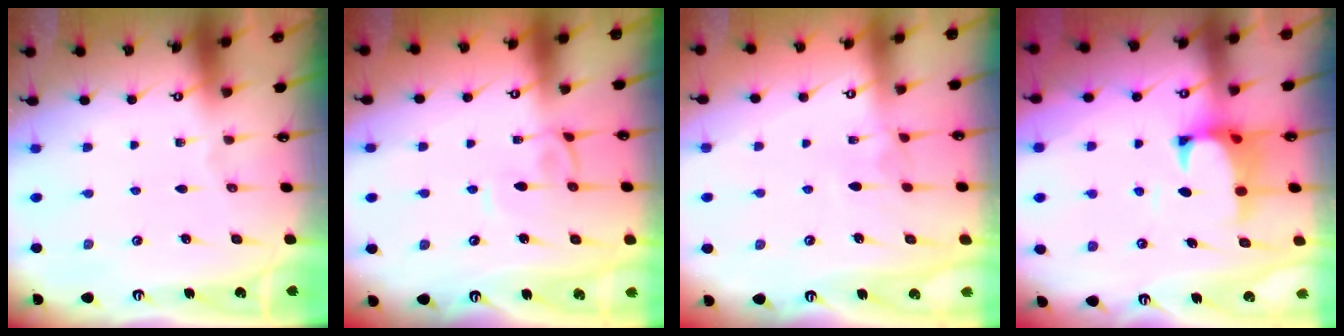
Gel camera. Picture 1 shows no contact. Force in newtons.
{"total": 2.1, "press": 2.0, "slide": 0.4}
{"total": 1.2, "press": 1.1, "slide": 0.5}
{"total": 1.7, "press": 1.3, "slide": 1.1}